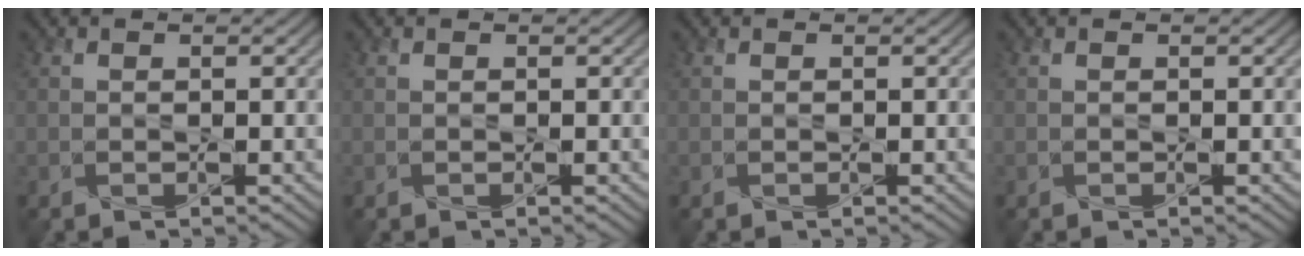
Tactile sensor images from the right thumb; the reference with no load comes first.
{"total": 0.0}
{"total": 0.0}
{"total": 0.0}